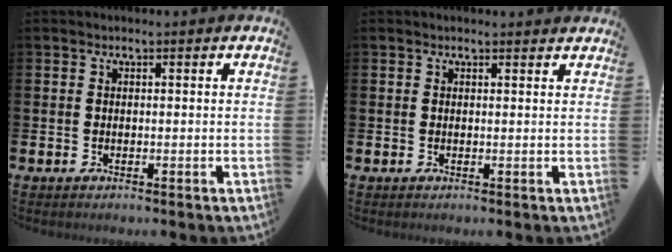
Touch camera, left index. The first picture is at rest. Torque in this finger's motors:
{"motor_torque": [0.83, -1.31, 0.04, -0.02]}